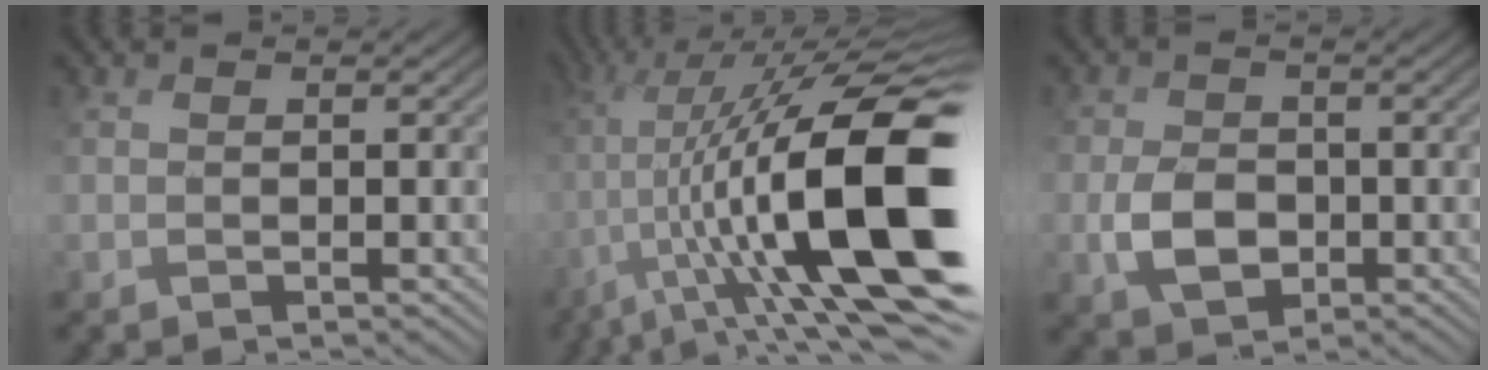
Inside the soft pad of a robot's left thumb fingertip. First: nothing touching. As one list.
[{"total": 19.9, "force": [-3.6, 7.7, 18.0], "torque": [-0.342, 0.004, -0.070]}, {"total": 4.7, "force": [-1.3, 3.6, 2.7], "torque": [-0.062, -0.008, -0.027]}]